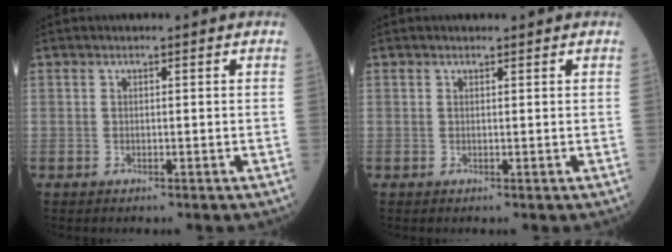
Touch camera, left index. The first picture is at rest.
{"total": 0.0}